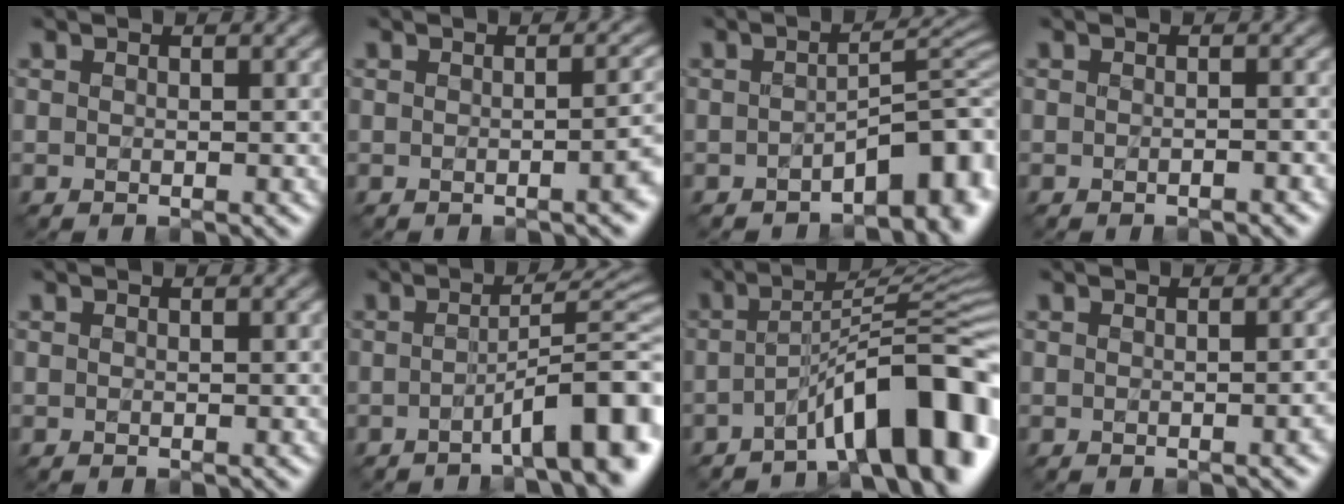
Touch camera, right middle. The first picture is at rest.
{"total": 3.5, "force": [-0.9, 1.4, 3.1], "torque": [-0.018, -0.002, -0.006]}
{"total": 5.7, "force": [-2.9, 2.3, 4.3], "torque": [-0.039, 0.005, -0.043]}
{"total": 0.7, "force": [-0.5, 0.1, 0.5], "torque": [-0.006, -0.002, -0.011]}
{"total": 0.0}
{"total": 7.0, "force": [-3.0, 1.2, 6.2], "torque": [-0.078, 0.014, -0.054]}
{"total": 10.1, "force": [-4.9, 2.4, 8.4], "torque": [-0.105, 0.018, -0.084]}
{"total": 2.5, "force": [-0.5, 1.0, 2.2], "torque": [-0.010, 0.000, 0.001]}